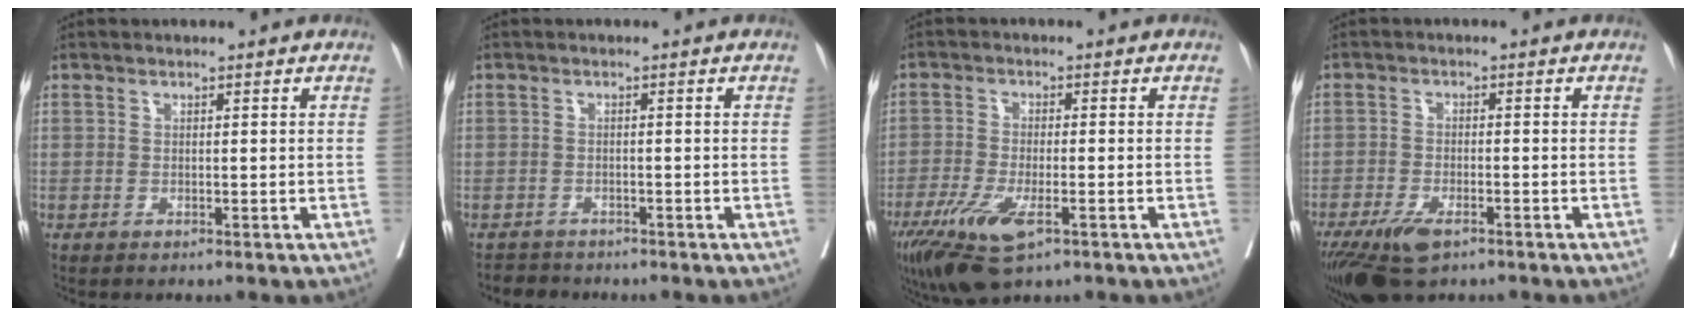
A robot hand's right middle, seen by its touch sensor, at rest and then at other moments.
{"total": 2.9, "force": [-2.8, 0.9, -0.3], "torque": [-0.006, -0.007, -0.047]}
{"total": 9.6, "force": [-5.3, 2.7, 7.5], "torque": [-0.143, -0.023, -0.089]}
{"total": 7.4, "force": [-4.9, 2.7, 4.8], "torque": [-0.087, -0.012, -0.084]}